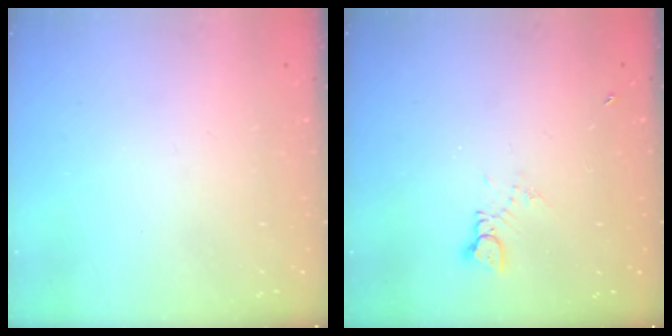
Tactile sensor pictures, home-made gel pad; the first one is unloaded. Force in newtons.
{"total": 2.2, "press": 2.2, "slide": 0.1}